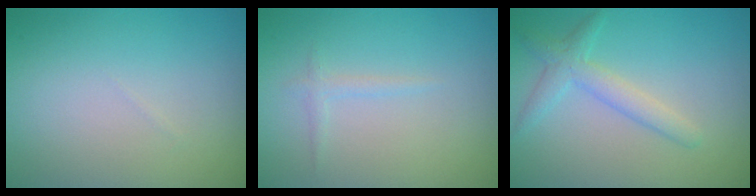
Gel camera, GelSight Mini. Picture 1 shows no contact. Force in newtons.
{"total": 0.8, "press": 0.8, "slide": 0.0}
{"total": 2.6, "press": 2.6, "slide": 0.1}